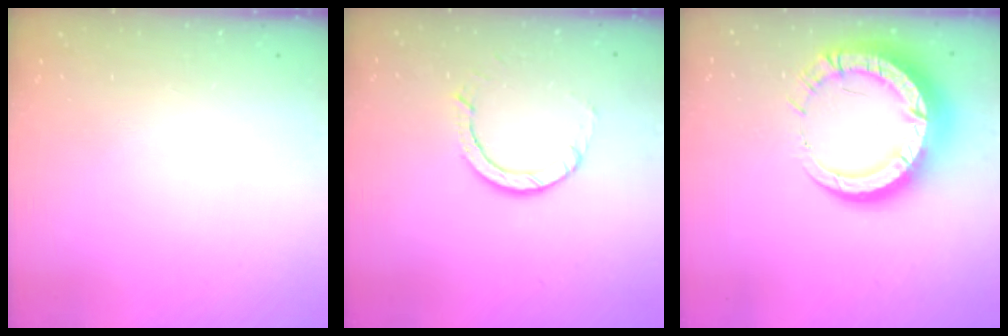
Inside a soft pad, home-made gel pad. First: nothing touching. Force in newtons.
{"total": 4.5, "press": 4.5, "slide": 0.3}
{"total": 16.8, "press": 16.7, "slide": 1.7}